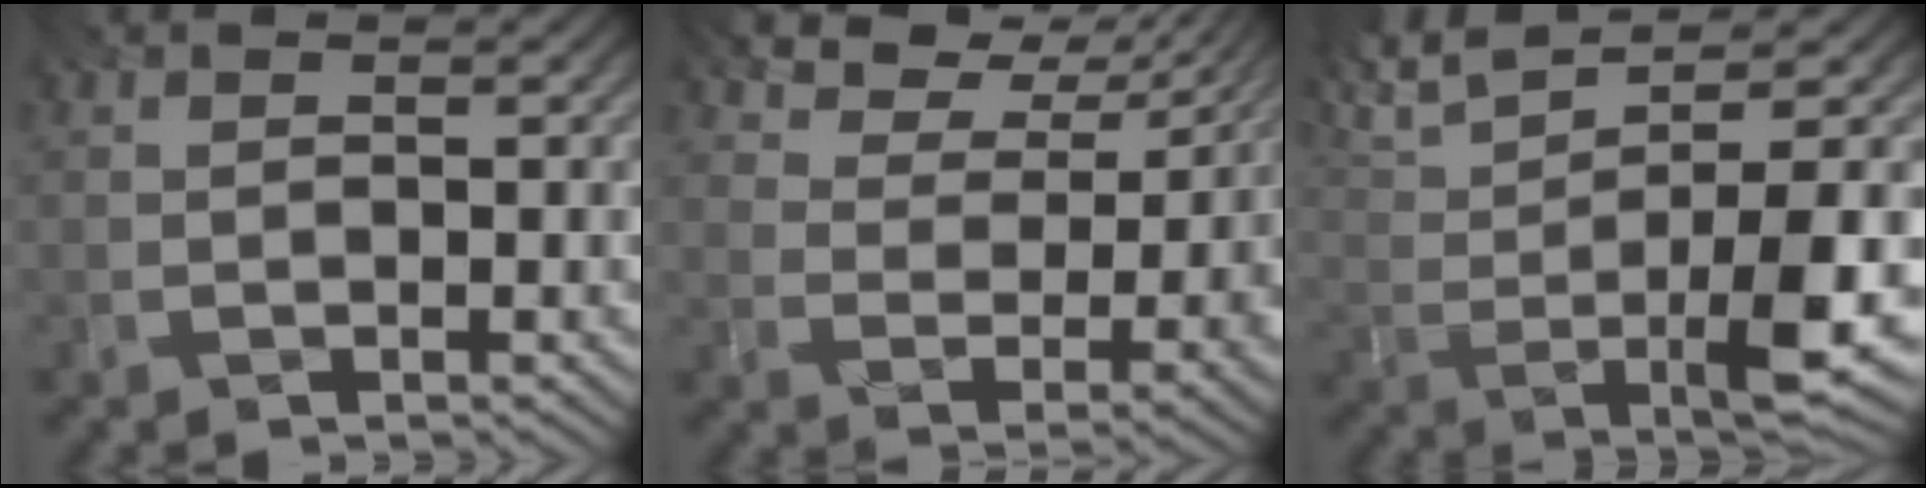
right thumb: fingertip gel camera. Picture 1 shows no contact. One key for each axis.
{"total": 8.0, "fx": 5.4, "fy": 3.9, "fz": 4.5, "tx": -0.094, "ty": -0.001, "tz": 0.085}
{"total": 10.4, "fx": 3.0, "fy": 3.1, "fz": 9.5, "tx": -0.190, "ty": 0.006, "tz": 0.056}